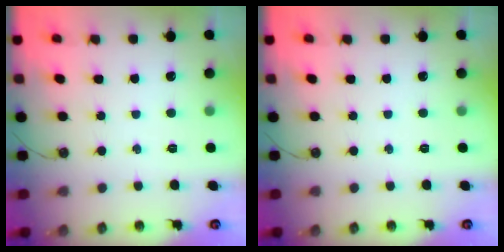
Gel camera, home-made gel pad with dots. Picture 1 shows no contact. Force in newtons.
{"total": 0.0}